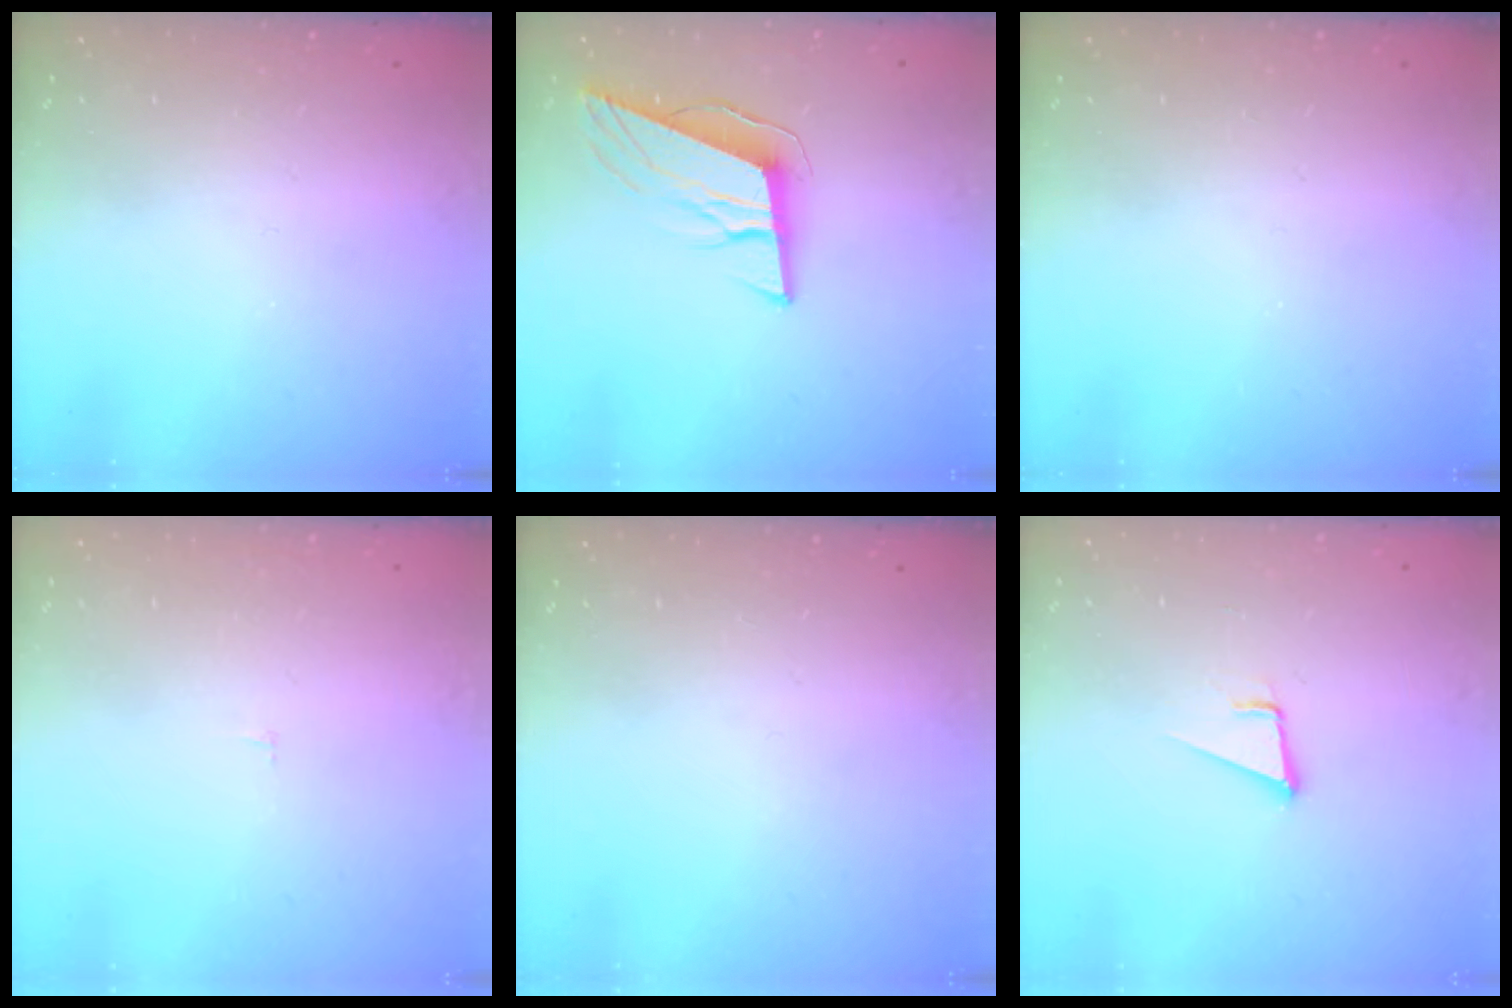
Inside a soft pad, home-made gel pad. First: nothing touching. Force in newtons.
{"total": 10.8, "press": 10.3, "slide": 3.1}
{"total": 0.0}
{"total": 1.6, "press": 1.6, "slide": 0.1}
{"total": 0.0}
{"total": 3.6, "press": 2.8, "slide": 2.3}